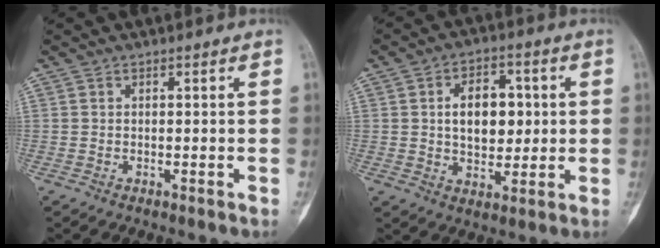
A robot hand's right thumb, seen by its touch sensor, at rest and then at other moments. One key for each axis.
{"total": 10.6, "fx": 1.3, "fy": 6.9, "fz": 7.9, "tx": -0.089, "ty": 0.000, "tz": 0.024}